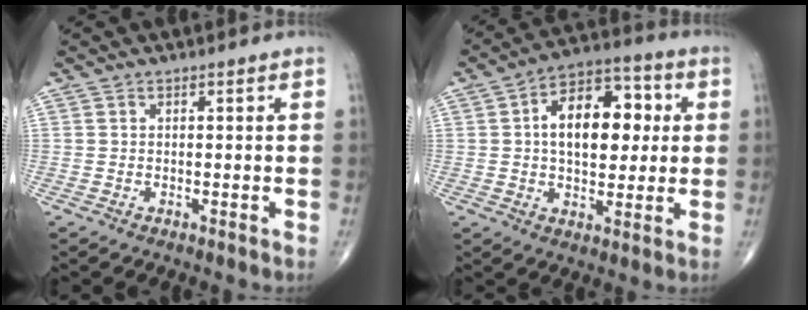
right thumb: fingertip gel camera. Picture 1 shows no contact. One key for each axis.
{"total": 15.5, "fx": 2.3, "fy": 9.0, "fz": 12.4, "tx": -0.158, "ty": 0.019, "tz": 0.030}